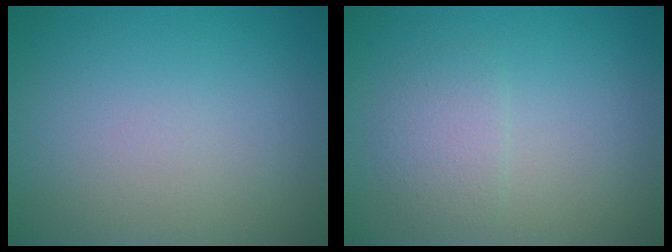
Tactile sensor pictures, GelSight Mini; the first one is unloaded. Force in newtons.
{"total": 1.8, "press": 1.8, "slide": 0.1}